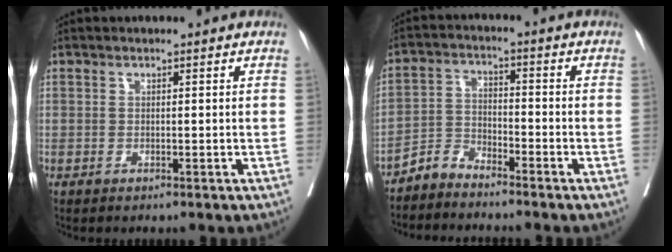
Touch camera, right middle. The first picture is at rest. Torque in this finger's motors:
{"motor_torque": [-0.06, -0.73, 0.04, 0.01]}